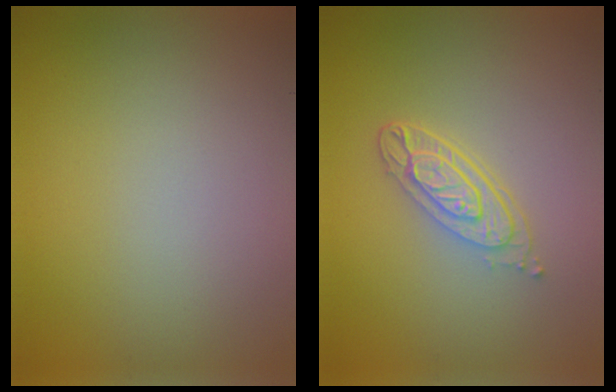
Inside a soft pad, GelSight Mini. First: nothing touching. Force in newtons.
{"total": 3.7, "press": 2.8, "slide": 2.3}